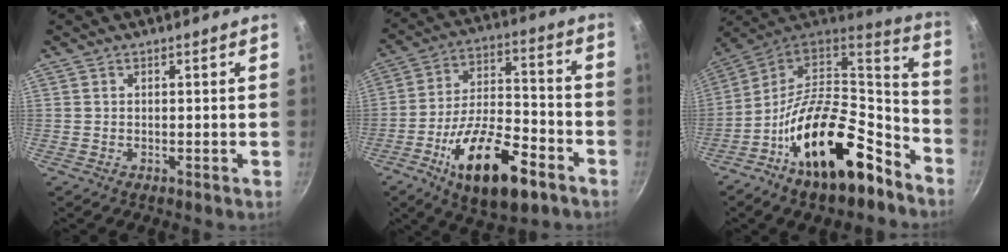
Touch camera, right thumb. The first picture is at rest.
{"total": 19.5, "force": [-9.5, 8.2, 14.9], "torque": [-0.237, 0.045, -0.158]}
{"total": 25.3, "force": [-12.4, 12.5, 18.1], "torque": [-0.254, 0.098, -0.211]}